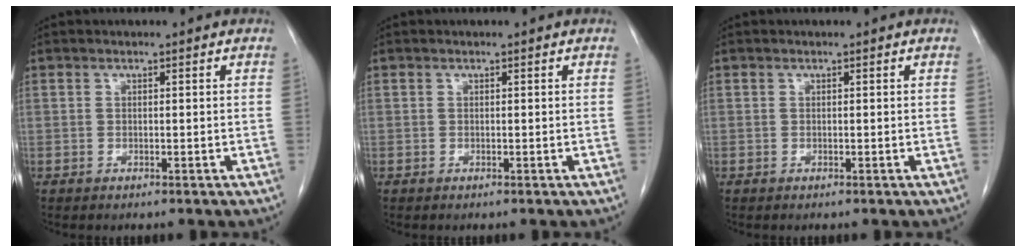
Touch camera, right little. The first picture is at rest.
{"total": 0.0}
{"total": 0.0}